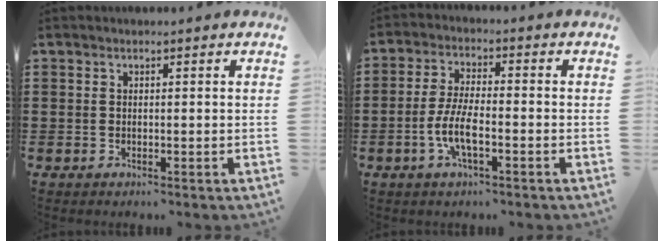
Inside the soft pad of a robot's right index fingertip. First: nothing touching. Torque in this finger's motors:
{"motor_torque": [1.47, 0.67, 0.67, 0.17]}